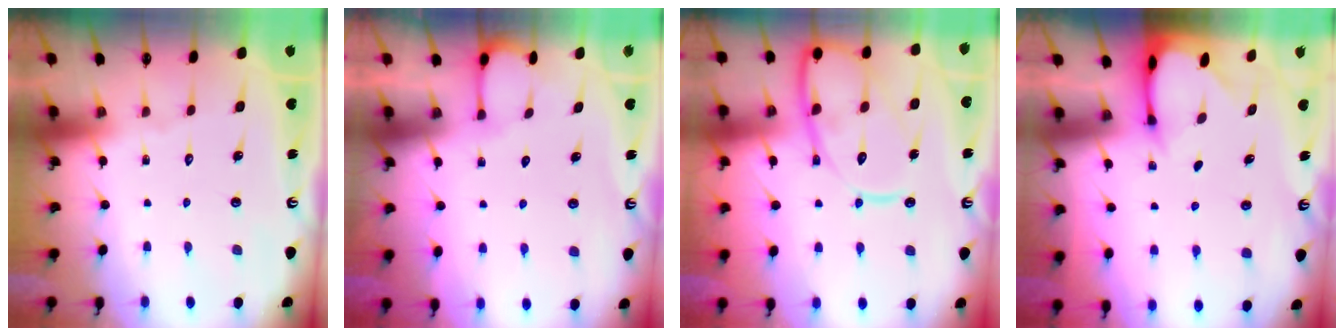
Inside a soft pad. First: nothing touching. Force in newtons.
{"total": 2.1, "press": 2.1, "slide": 0.2}
{"total": 15.5, "press": 15.5, "slide": 1.6}
{"total": 2.4, "press": 2.4, "slide": 0.1}